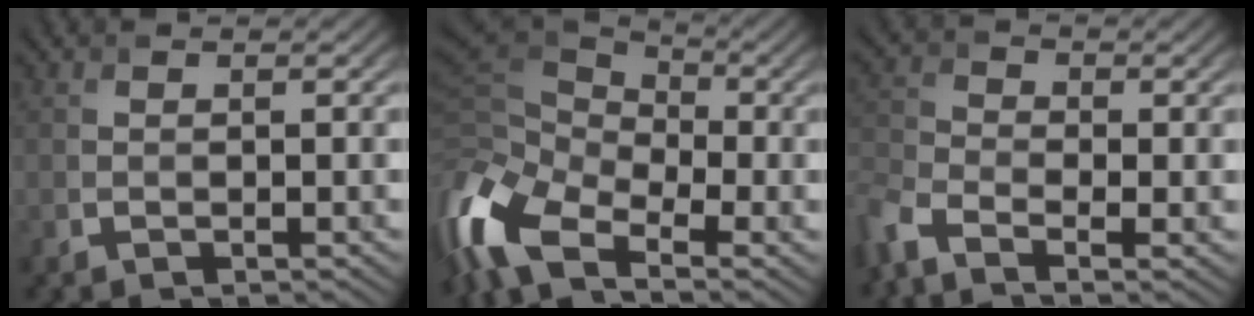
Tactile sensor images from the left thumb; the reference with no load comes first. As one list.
[{"total": 14.1, "force": [-6.2, 7.6, 10.1], "torque": [-0.279, -0.012, -0.120]}, {"total": 5.8, "force": [-3.5, 2.8, 3.7], "torque": [-0.096, -0.015, -0.086]}]